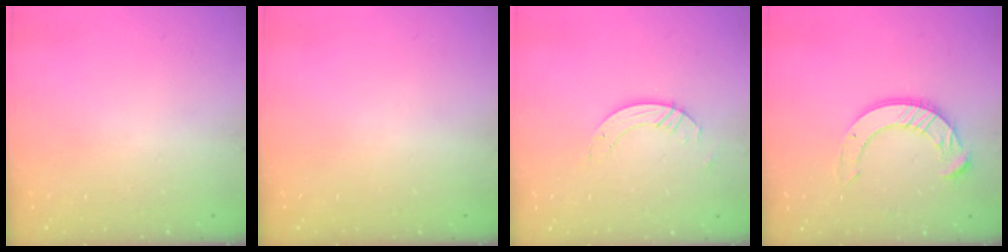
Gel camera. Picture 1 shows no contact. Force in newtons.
{"total": 0.0}
{"total": 3.9, "press": 3.9, "slide": 0.4}
{"total": 12.2, "press": 12.1, "slide": 1.2}